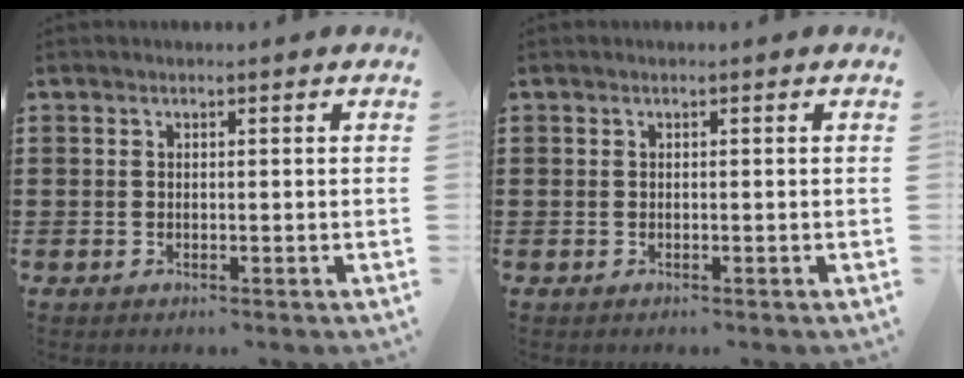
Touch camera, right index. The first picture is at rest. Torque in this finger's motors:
{"motor_torque": [1.41, 0.72, 0.04, 0.02]}